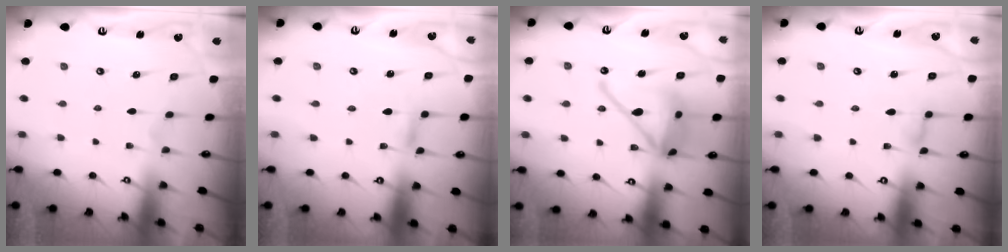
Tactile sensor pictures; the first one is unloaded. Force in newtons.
{"total": 2.7, "press": 2.7, "slide": 0.2}
{"total": 18.4, "press": 18.3, "slide": 1.9}
{"total": 4.4, "press": 4.4, "slide": 0.5}